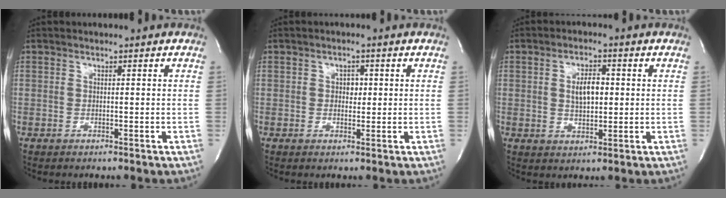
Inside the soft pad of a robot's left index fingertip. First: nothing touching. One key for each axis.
{"total": 1.9, "fx": 0.3, "fy": 1.3, "fz": 1.3, "tx": -0.017, "ty": 0.000, "tz": 0.004}
{"total": 4.8, "fx": 0.6, "fy": 2.3, "fz": 4.2, "tx": -0.076, "ty": 0.003, "tz": 0.014}